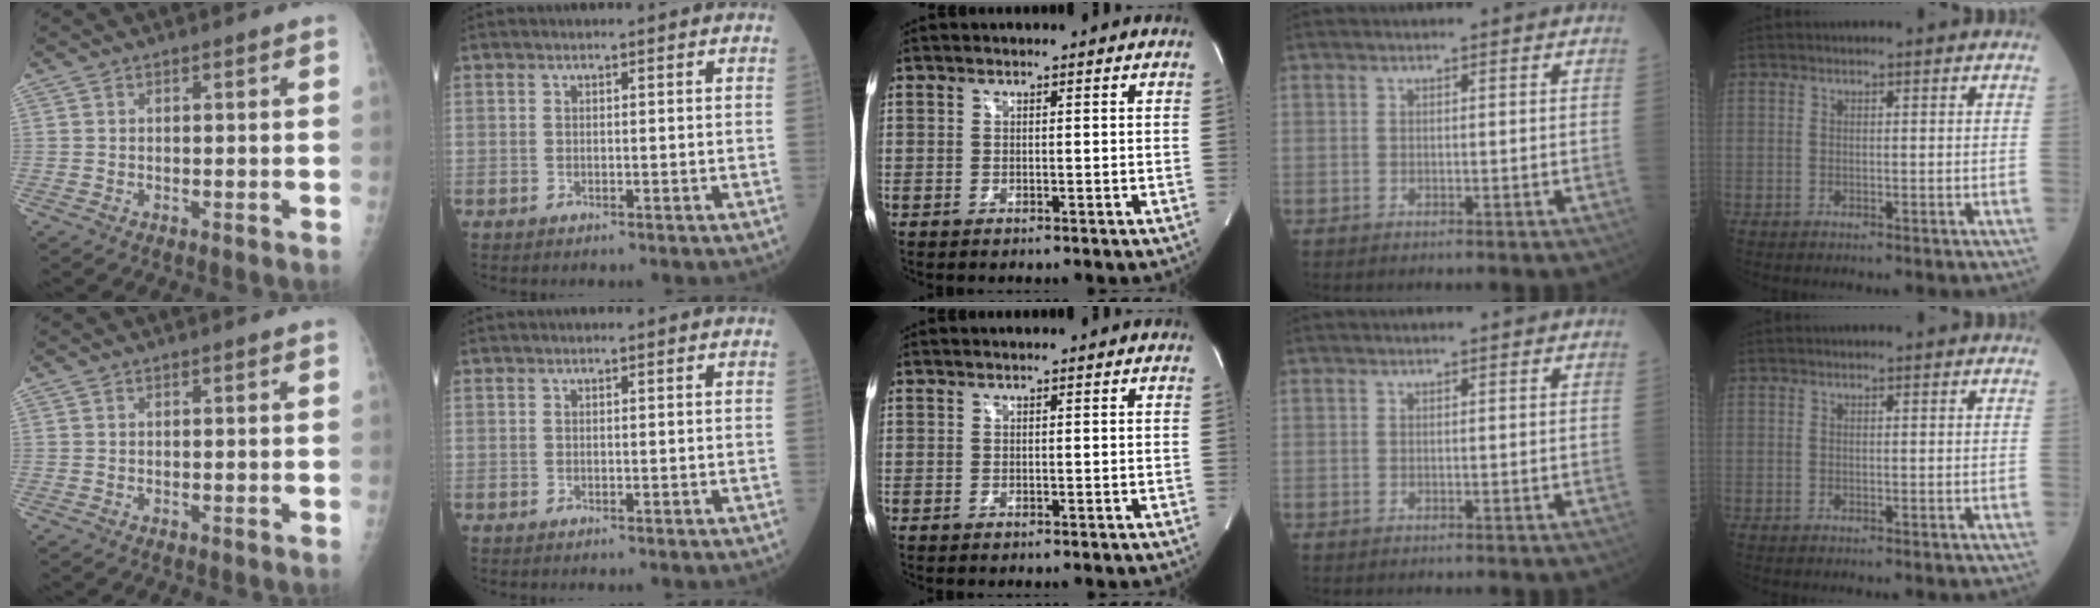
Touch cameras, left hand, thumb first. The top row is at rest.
{}